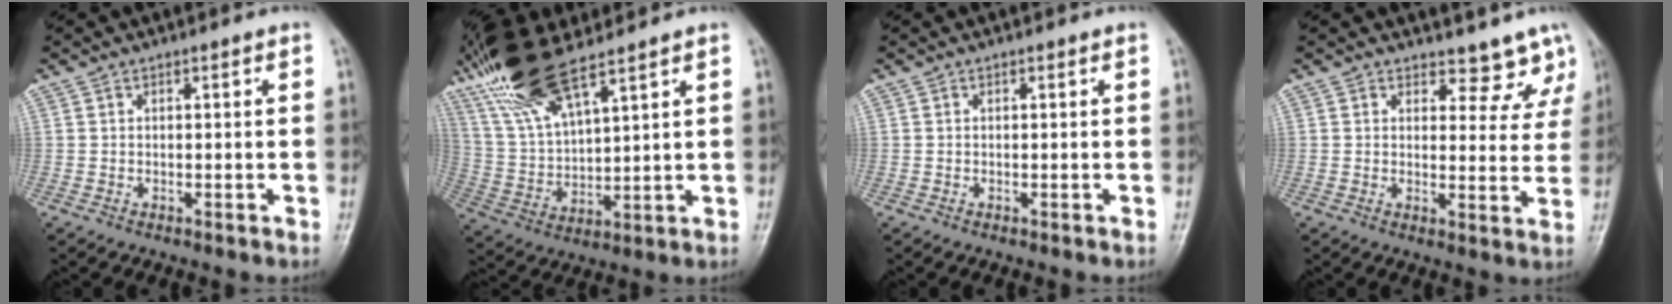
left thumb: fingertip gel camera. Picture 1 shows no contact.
{"total": 14.9, "force": [10.9, 3.8, 9.5], "torque": [-0.194, -0.032, 0.223]}
{"total": 0.0}
{"total": 6.8, "force": [6.0, 3.2, 0.9], "torque": [0.030, -0.039, 0.057]}